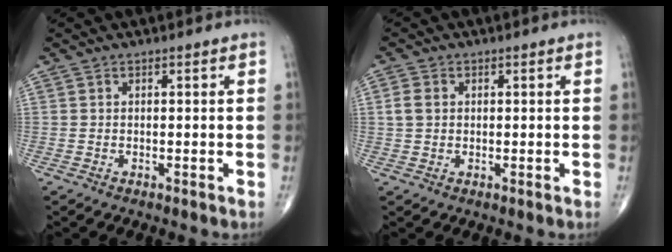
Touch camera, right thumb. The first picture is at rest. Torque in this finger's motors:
{"motor_torque": [-0.33, 0.32, 0.39, 0.17, -0.01]}